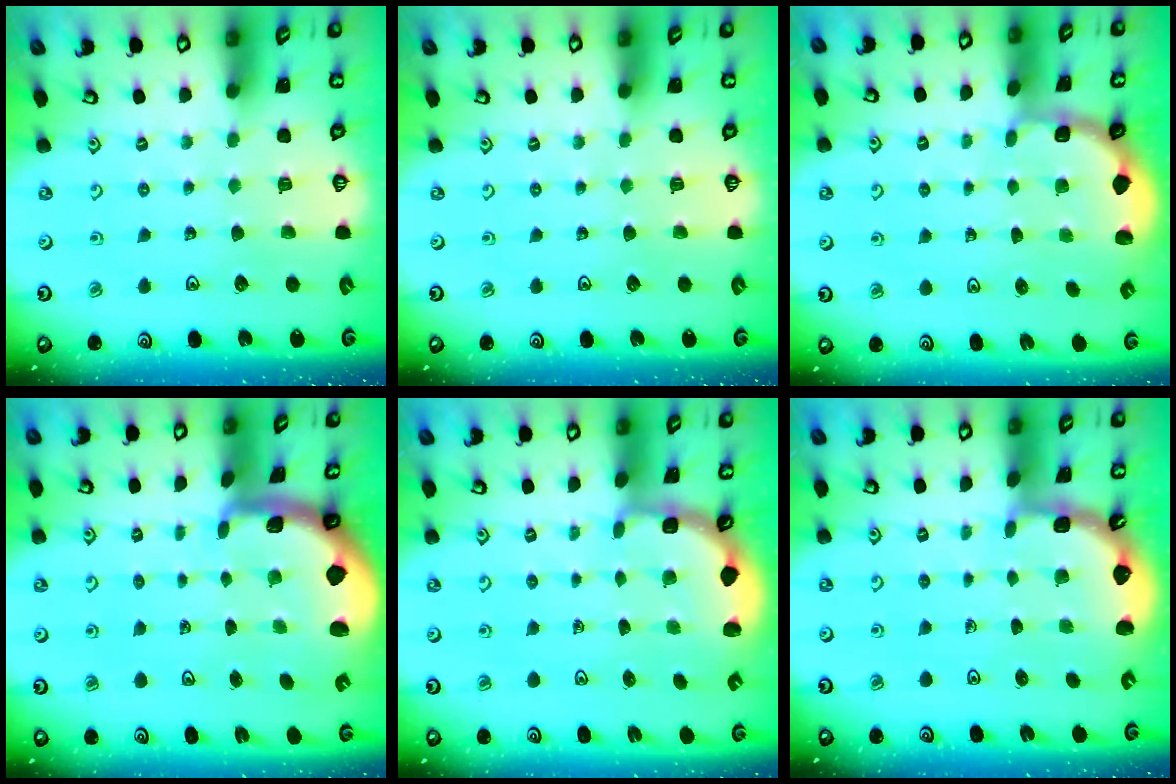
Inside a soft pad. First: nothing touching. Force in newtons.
{"total": 0.0}
{"total": 1.8, "press": 1.7, "slide": 0.7}
{"total": 1.7, "press": 1.7, "slide": 0.4}
{"total": 2.3, "press": 1.7, "slide": 1.6}
{"total": 2.0, "press": 2.0, "slide": 0.2}